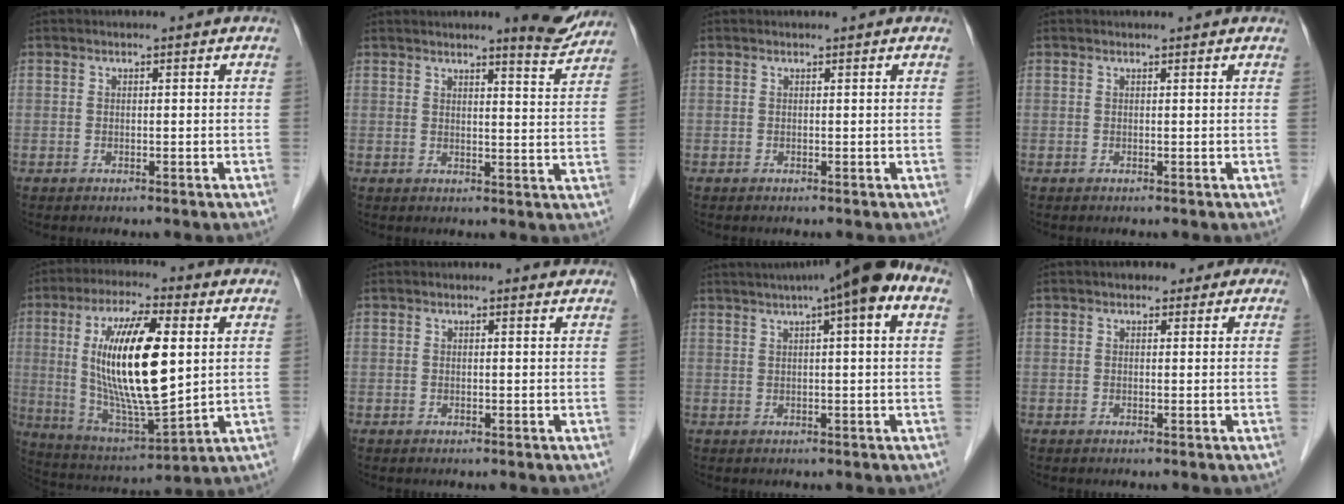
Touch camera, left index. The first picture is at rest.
{"total": 6.0, "force": [5.5, 0.3, 2.4], "torque": [-0.030, -0.020, 0.062]}
{"total": 0.9, "force": [0.9, 0.2, 0.1], "torque": [-0.008, 0.014, 0.011]}
{"total": 2.2, "force": [2.1, 0.5, 0.5], "torque": [-0.014, 0.019, 0.020]}
{"total": 18.2, "force": [3.0, 4.0, 17.5], "torque": [-0.335, -0.003, 0.058]}
{"total": 0.8, "force": [0.6, 0.3, 0.4], "torque": [-0.011, 0.006, 0.005]}
{"total": 11.4, "force": [6.1, 1.0, 9.5], "torque": [-0.135, 0.042, 0.079]}
{"total": 3.5, "force": [2.2, 2.2, 1.5], "torque": [-0.012, 0.020, 0.025]}